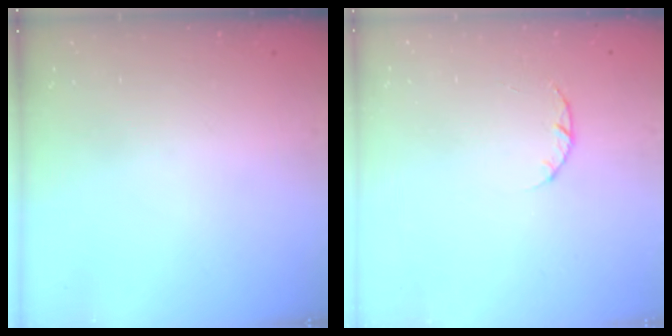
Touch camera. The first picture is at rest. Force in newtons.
{"total": 1.4, "press": 1.3, "slide": 0.3}